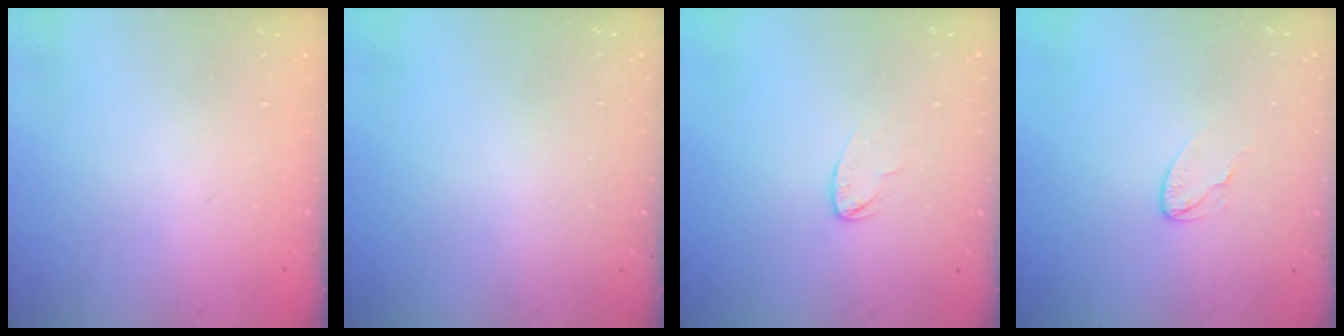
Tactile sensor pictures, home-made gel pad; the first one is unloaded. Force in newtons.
{"total": 0.0}
{"total": 3.5, "press": 3.5, "slide": 0.3}
{"total": 3.6, "press": 3.6, "slide": 0.3}